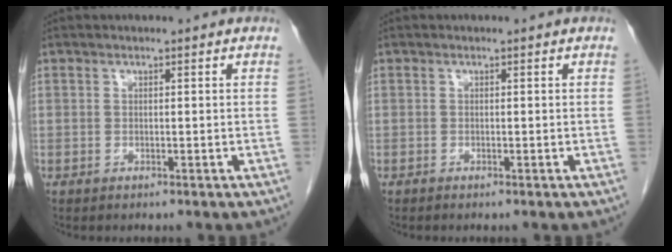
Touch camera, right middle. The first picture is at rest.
{"total": 0.0}